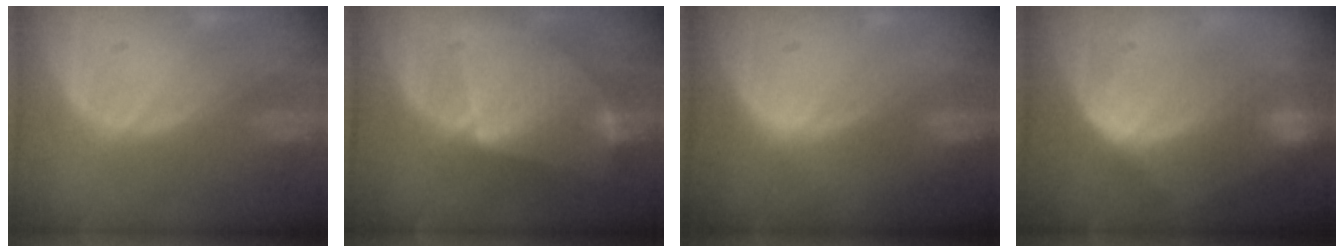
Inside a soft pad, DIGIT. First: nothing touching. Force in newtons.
{"total": 7.9, "press": 7.9, "slide": 0.3}
{"total": 0.0}
{"total": 6.9, "press": 6.7, "slide": 1.5}